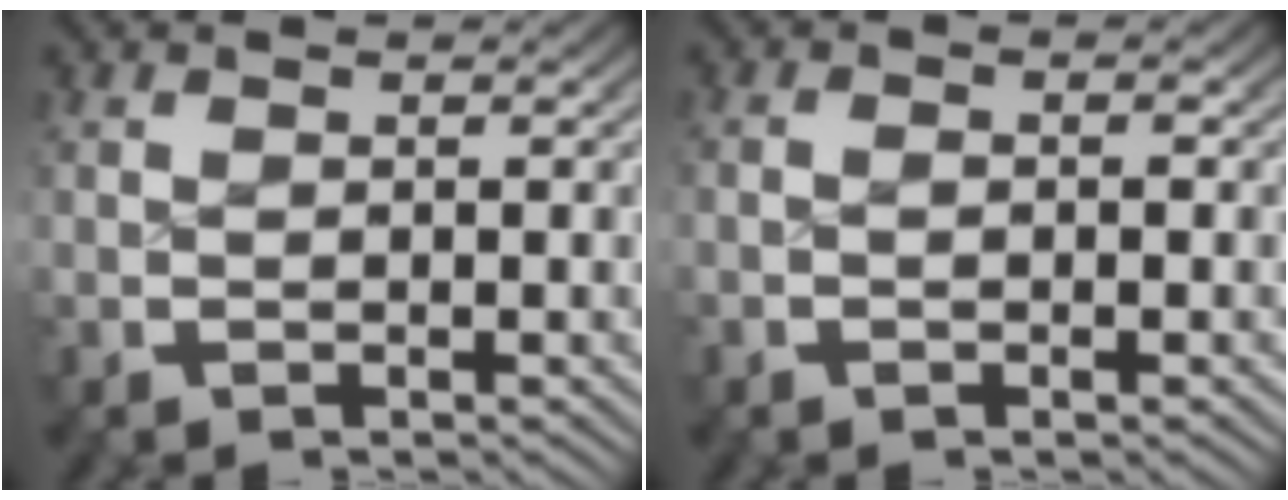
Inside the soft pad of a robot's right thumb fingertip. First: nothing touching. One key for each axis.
{"total": 1.2, "fx": -0.4, "fy": 0.3, "fz": 1.1, "tx": -0.018, "ty": 0.002, "tz": -0.008}